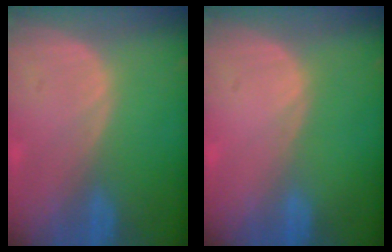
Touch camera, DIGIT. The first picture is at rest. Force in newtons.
{"total": 0.0}